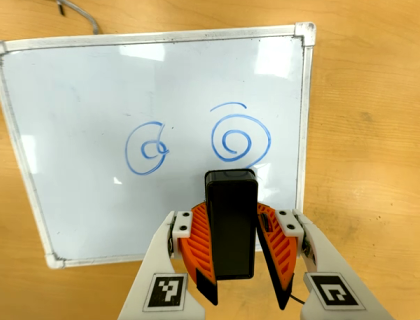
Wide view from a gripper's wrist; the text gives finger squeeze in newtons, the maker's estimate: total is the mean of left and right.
{"total": 7.2, "left": 7.9, "right": 6.5}